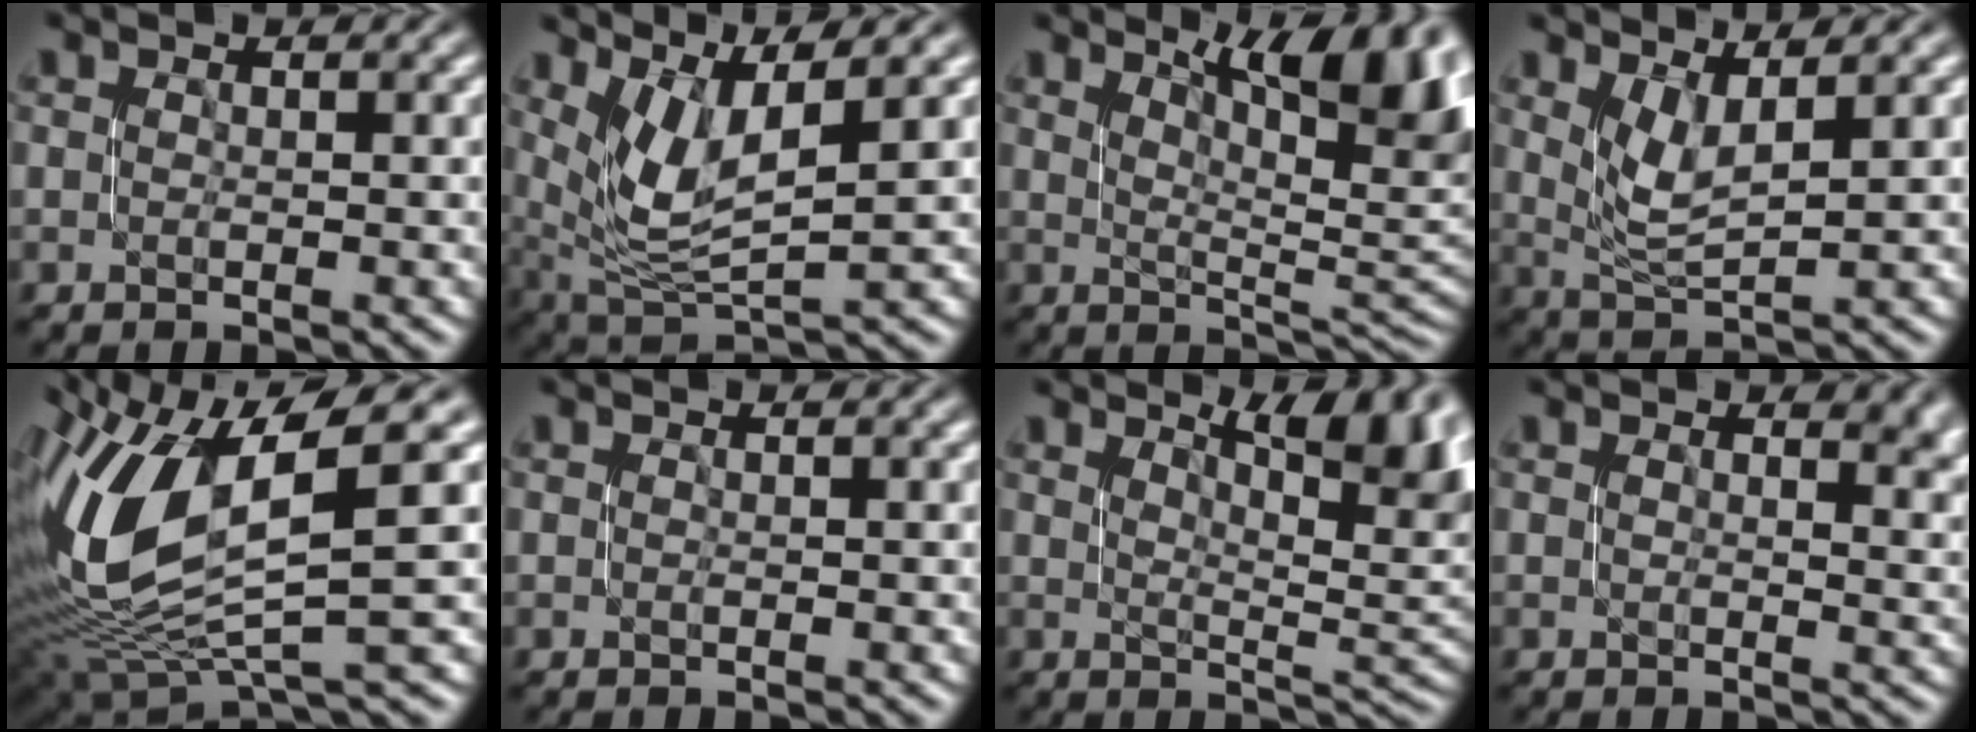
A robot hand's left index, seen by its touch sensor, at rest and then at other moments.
{"total": 5.7, "force": [2.4, 1.9, 4.8], "torque": [-0.108, -0.006, 0.055]}
{"total": 10.4, "force": [4.7, 3.6, 8.5], "torque": [-0.086, 0.015, 0.069]}
{"total": 2.8, "force": [1.4, 0.8, 2.3], "torque": [-0.054, -0.006, 0.037]}
{"total": 11.1, "force": [1.9, 4.7, 9.9], "torque": [-0.224, -0.008, 0.041]}
{"total": 0.0}
{"total": 7.9, "force": [3.5, 3.0, 6.5], "torque": [-0.063, 0.011, 0.052]}
{"total": 4.8, "force": [2.2, 2.5, 3.5], "torque": [-0.012, 0.003, 0.023]}